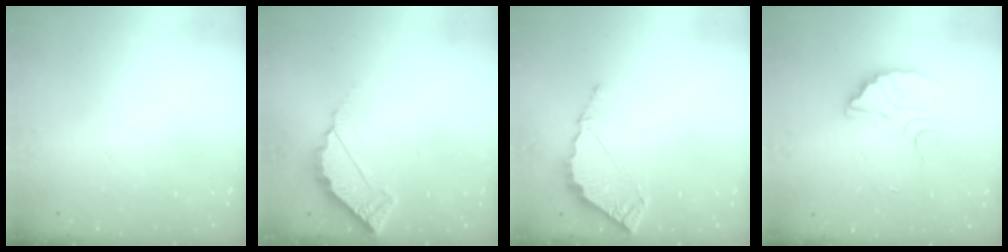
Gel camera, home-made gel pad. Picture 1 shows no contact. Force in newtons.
{"total": 4.7, "press": 4.7, "slide": 0.4}
{"total": 5.3, "press": 5.3, "slide": 0.2}
{"total": 6.0, "press": 6.0, "slide": 0.6}